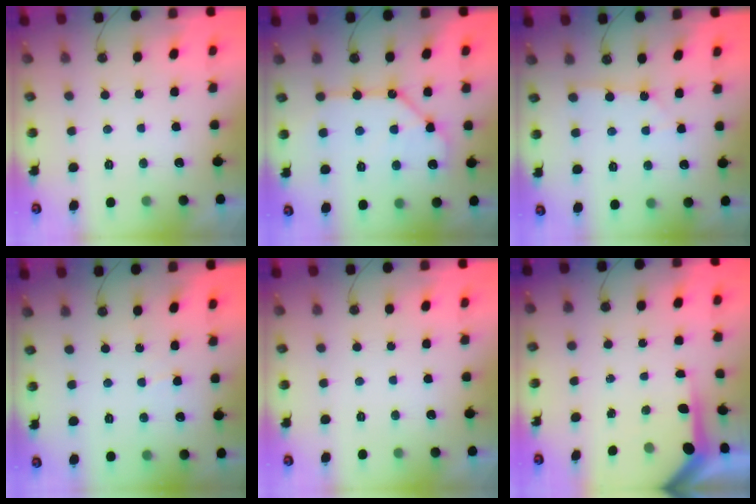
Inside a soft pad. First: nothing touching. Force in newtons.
{"total": 11.8, "press": 11.7, "slide": 1.0}
{"total": 1.9, "press": 1.9, "slide": 0.1}
{"total": 3.6, "press": 3.6, "slide": 0.6}
{"total": 0.0}
{"total": 5.9, "press": 5.8, "slide": 0.6}